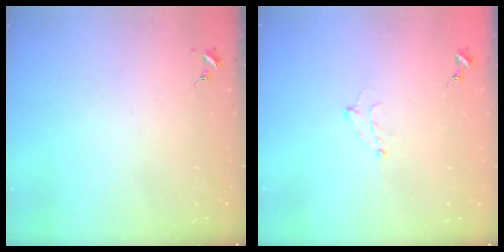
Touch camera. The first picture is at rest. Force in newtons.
{"total": 5.7, "press": 5.6, "slide": 0.7}